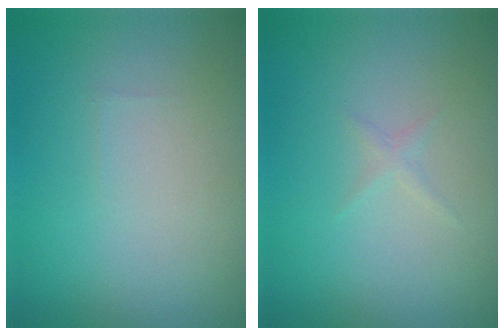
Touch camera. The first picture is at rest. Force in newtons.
{"total": 0.5, "press": 0.5, "slide": 0.0}